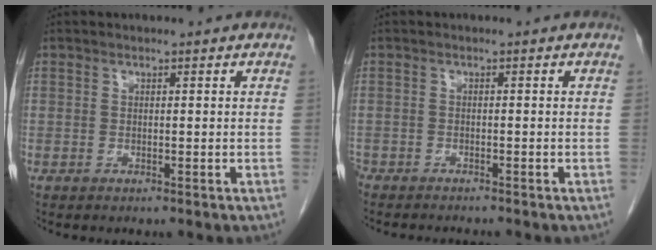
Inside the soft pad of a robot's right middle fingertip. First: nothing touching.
{"total": 4.5, "force": [-4.3, 0.5, 1.3], "torque": [-0.014, -0.011, -0.067]}